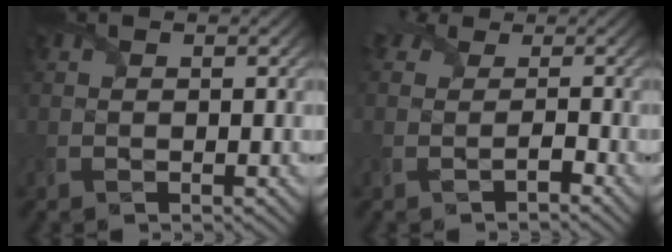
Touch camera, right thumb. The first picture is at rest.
{"total": 2.5, "force": [-0.3, 2.1, 1.3], "torque": [-0.019, 0.001, -0.013]}